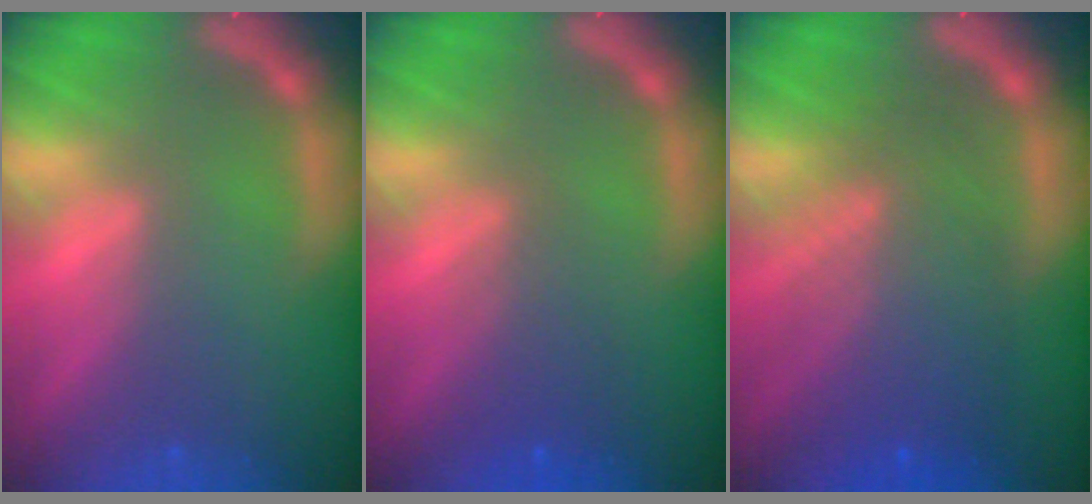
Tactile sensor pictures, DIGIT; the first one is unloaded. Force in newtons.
{"total": 2.5}
{"total": 7.6}